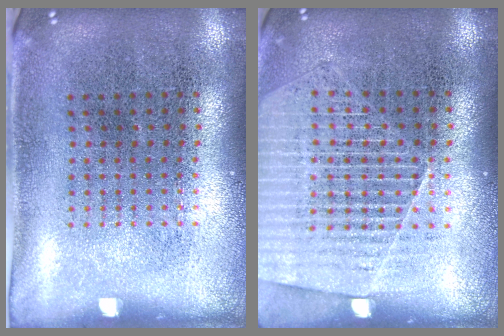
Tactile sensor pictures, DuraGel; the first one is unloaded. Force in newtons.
{"total": 1.3, "press": 1.3, "slide": 0.2}